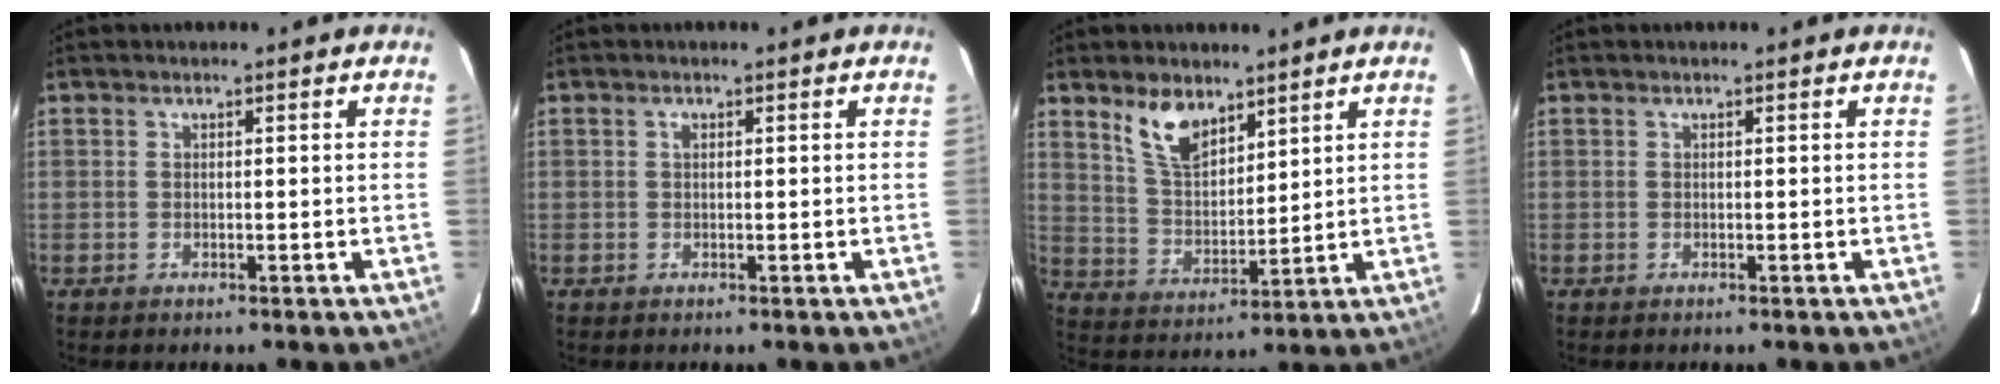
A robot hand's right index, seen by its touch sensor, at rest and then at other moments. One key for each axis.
{"total": 0.7, "fx": 0.2, "fy": 0.5, "fz": 0.4, "tx": -0.008, "ty": 0.002, "tz": 0.002}
{"total": 8.9, "fx": 6.0, "fy": 4.3, "fz": 5.1, "tx": -0.093, "ty": 0.007, "tz": 0.123}
{"total": 0.0}